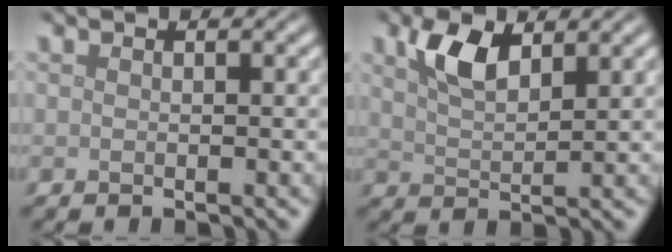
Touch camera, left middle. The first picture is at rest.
{"total": 3.9, "force": [2.2, 1.7, 2.7], "torque": [-0.059, 0.005, 0.044]}